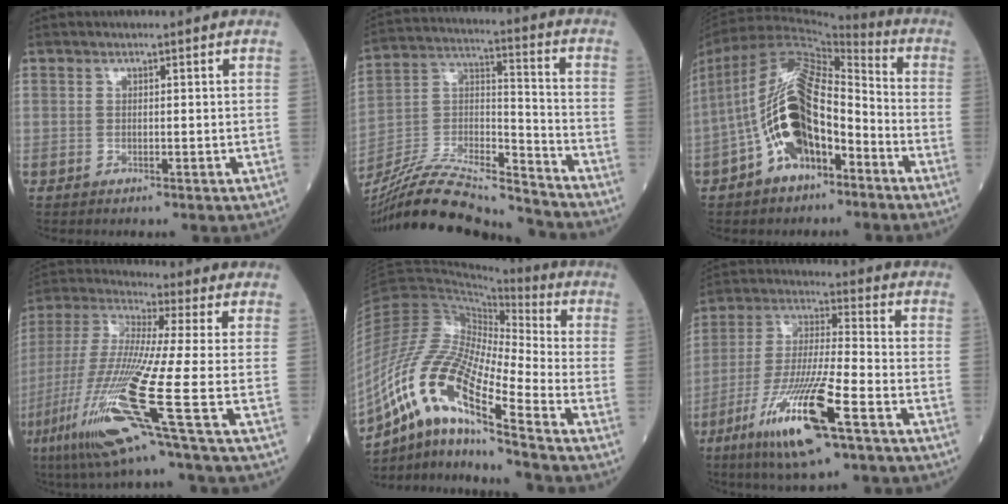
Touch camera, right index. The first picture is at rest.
{"total": 21.5, "force": [-20.1, 1.4, 7.5], "torque": [-0.171, 0.004, -0.349]}
{"total": 18.7, "force": [-5.6, 8.8, 15.5], "torque": [-0.333, 0.026, -0.090]}
{"total": 17.6, "force": [-7.5, -1.2, 15.9], "torque": [-0.358, -0.041, -0.152]}
{"total": 18.3, "force": [-10.3, 2.7, 14.9], "torque": [-0.316, -0.011, -0.189]}
{"total": 16.6, "force": [-8.3, 1.6, 14.2], "torque": [-0.301, -0.033, -0.149]}